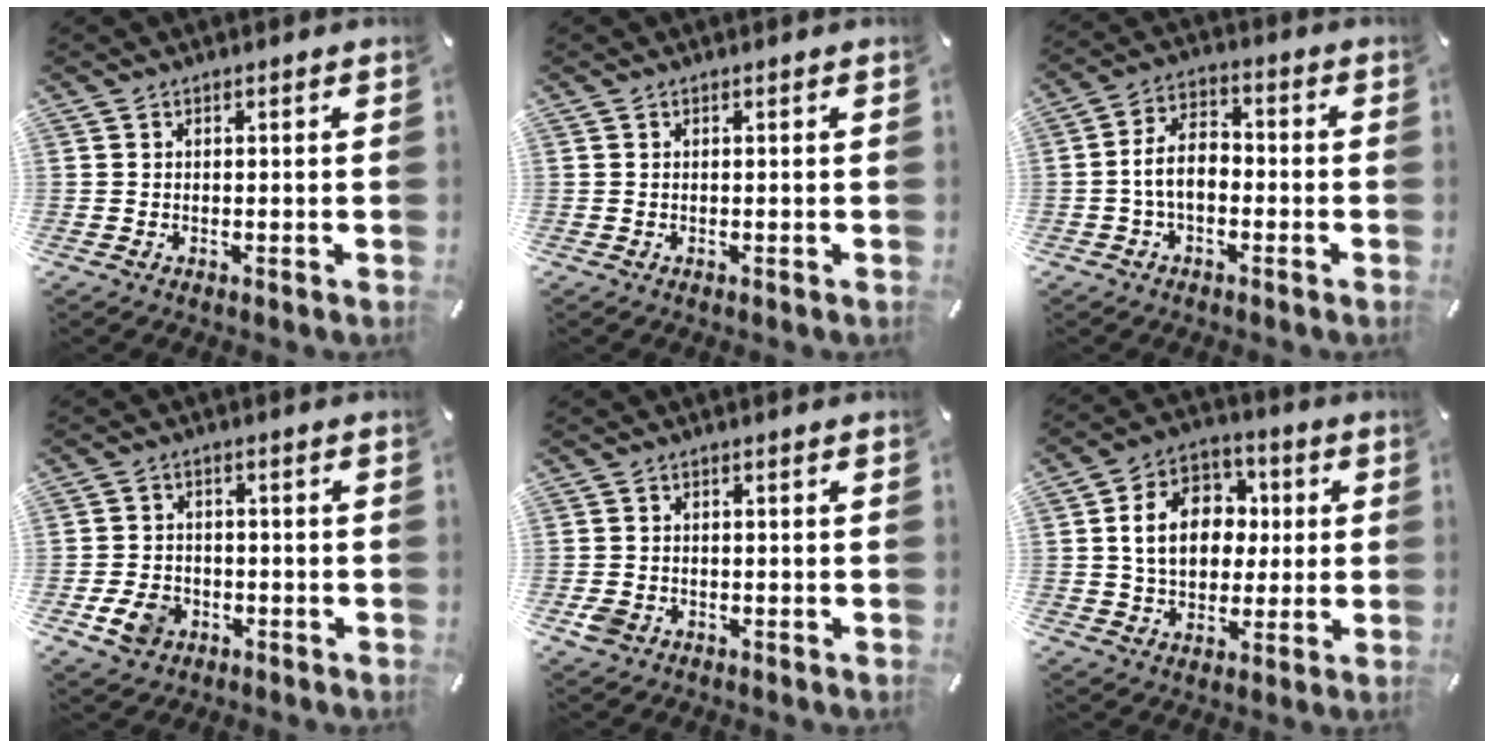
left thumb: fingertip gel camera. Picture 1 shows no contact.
{"total": 0.0}
{"total": 8.0, "force": [-2.1, 4.8, 6.0], "torque": [-0.121, 0.019, -0.040]}
{"total": 6.4, "force": [-2.4, 5.1, 3.0], "torque": [-0.065, 0.006, -0.045]}
{"total": 2.9, "force": [-1.2, 2.3, 1.3], "torque": [-0.029, 0.003, -0.024]}
{"total": 13.4, "force": [1.3, 11.0, 7.7], "torque": [-0.135, 0.013, 0.027]}